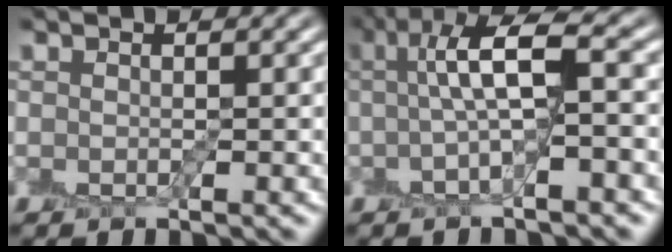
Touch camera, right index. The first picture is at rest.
{"total": 5.4, "force": [0.6, 1.1, 5.3], "torque": [-0.098, 0.017, 0.003]}